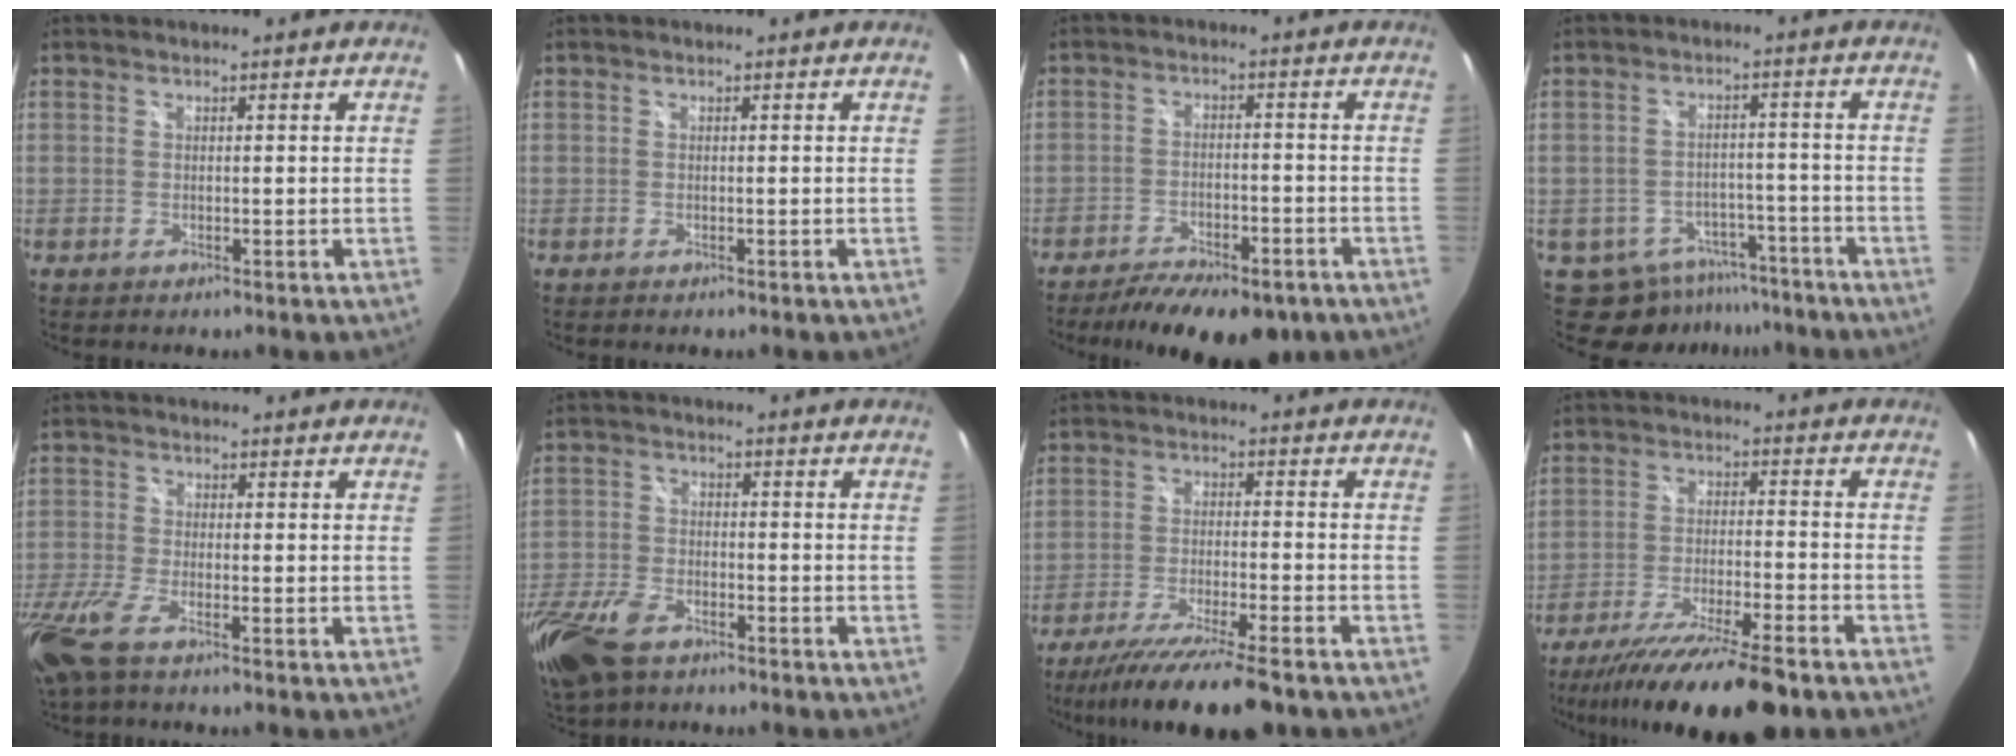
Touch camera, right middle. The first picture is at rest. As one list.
[{"total": 0.0}, {"total": 16.0, "force": [-11.8, 6.2, 8.9], "torque": [-0.175, -0.029, -0.167]}, {"total": 11.0, "force": [-8.1, 6.9, 3.0], "torque": [-0.069, 0.008, -0.097]}, {"total": 10.2, "force": [-6.4, 3.2, 7.2], "torque": [-0.174, -0.042, -0.128]}, {"total": 13.2, "force": [-8.4, 7.1, 7.2], "torque": [-0.192, -0.024, -0.166]}, {"total": 14.3, "force": [-11.6, 1.4, 8.2], "torque": [-0.167, -0.037, -0.194]}, {"total": 17.7, "force": [-14.3, 1.9, 10.2], "torque": [-0.200, -0.038, -0.236]}]